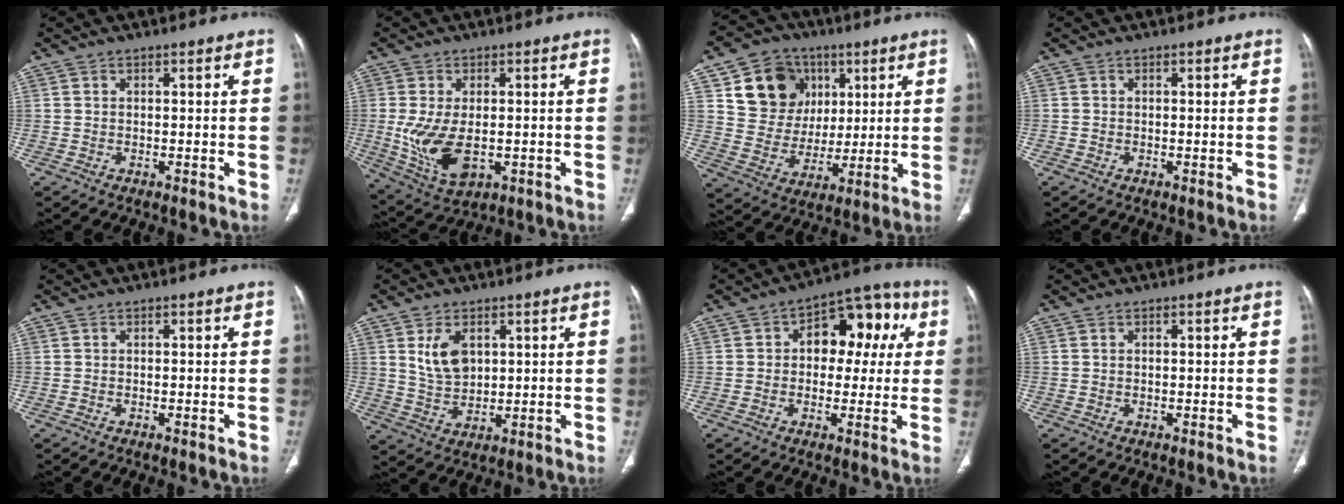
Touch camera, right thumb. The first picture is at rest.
{"total": 10.5, "force": [-1.4, 6.0, 8.6], "torque": [-0.170, -0.009, -0.009]}
{"total": 15.3, "force": [6.1, 12.8, 5.8], "torque": [-0.057, -0.009, 0.116]}
{"total": 0.0}
{"total": 0.0}
{"total": 7.1, "force": [2.5, 4.6, 4.8], "torque": [-0.072, -0.015, 0.057]}
{"total": 13.4, "force": [2.7, 8.6, 9.9], "torque": [-0.074, 0.036, 0.029]}
{"total": 0.0}